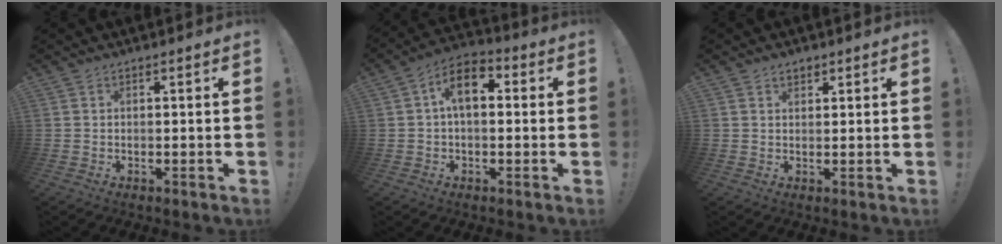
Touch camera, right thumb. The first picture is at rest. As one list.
[{"total": 9.2, "force": [2.1, 5.2, 7.3], "torque": [-0.123, 0.010, 0.042]}, {"total": 1.8, "force": [1.3, 1.0, 0.6], "torque": [-0.004, -0.006, 0.023]}]